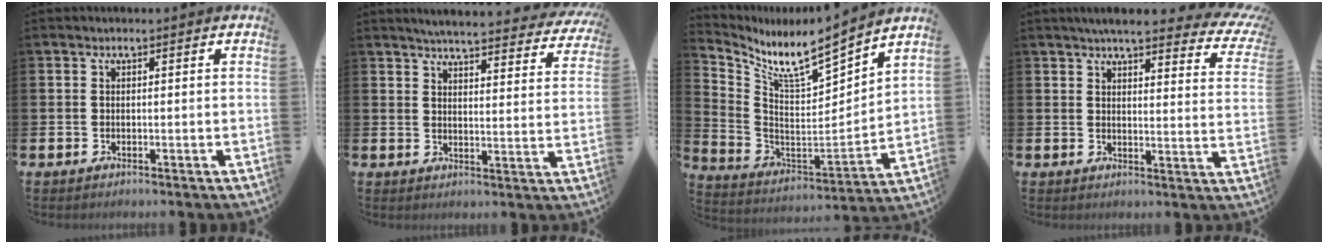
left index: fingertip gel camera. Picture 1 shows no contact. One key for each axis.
{"total": 4.7, "fx": 4.5, "fy": 0.3, "fz": 1.2, "tx": -0.033, "ty": -0.039, "tz": 0.074}
{"total": 8.1, "fx": 7.4, "fy": 0.6, "fz": 3.1, "tx": -0.092, "ty": -0.066, "tz": 0.119}
{"total": 5.6, "fx": 5.0, "fy": 0.9, "fz": 2.4, "tx": -0.048, "ty": -0.033, "tz": 0.081}